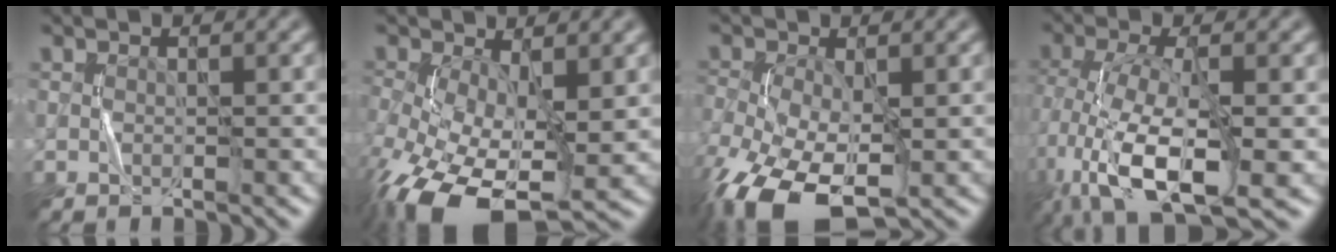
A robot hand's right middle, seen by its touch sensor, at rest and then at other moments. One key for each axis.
{"total": 11.9, "fx": -3.5, "fy": 6.3, "fz": 9.5, "tx": -0.206, "ty": -0.043, "tz": -0.050}
{"total": 10.1, "fx": -4.5, "fy": 5.2, "fz": 7.4, "tx": -0.174, "ty": -0.038, "tz": -0.080}
{"total": 11.6, "fx": -4.7, "fy": 4.3, "fz": 9.8, "tx": -0.197, "ty": -0.008, "tz": -0.088}